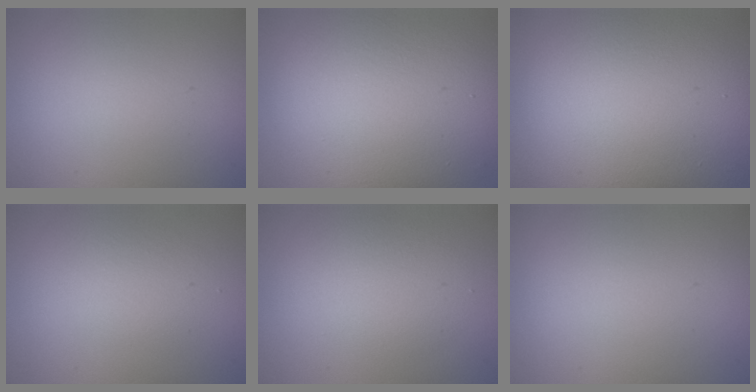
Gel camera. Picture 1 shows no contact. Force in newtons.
{"total": 13.7, "press": 13.6, "slide": 1.2}
{"total": 19.7, "press": 19.6, "slide": 1.3}
{"total": 1.6, "press": 1.6, "slide": 0.2}
{"total": 2.7, "press": 2.7, "slide": 0.2}
{"total": 0.0}